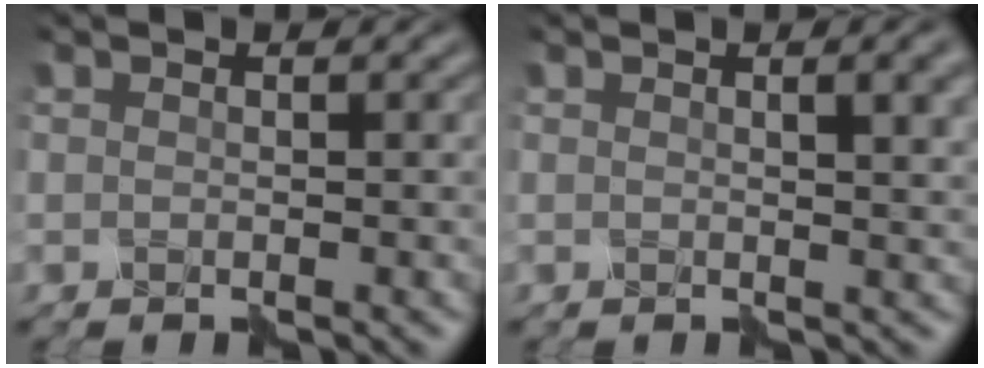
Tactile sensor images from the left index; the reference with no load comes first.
{"total": 3.9, "force": [1.6, 1.4, 3.2], "torque": [-0.027, 0.012, 0.008]}